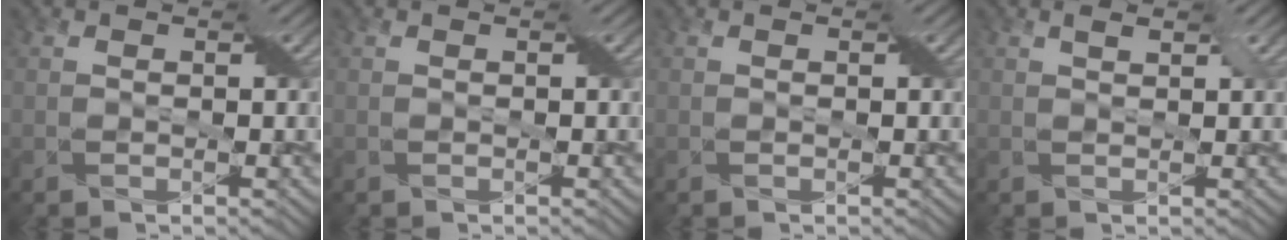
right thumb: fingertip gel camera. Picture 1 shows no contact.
{"total": 0.0}
{"total": 0.0}
{"total": 1.3, "force": [0.8, 0.3, 0.9], "torque": [-0.020, 0.003, 0.016]}